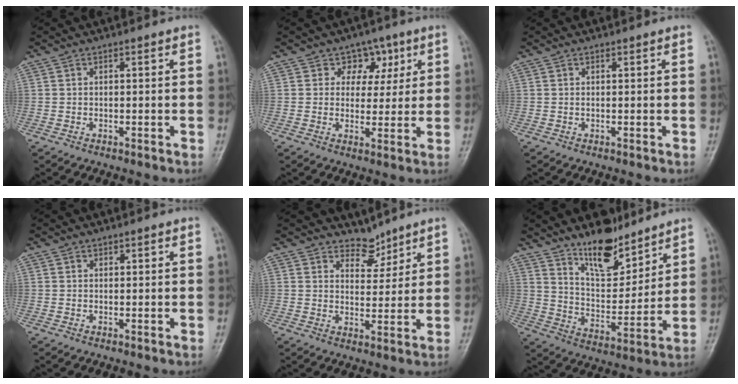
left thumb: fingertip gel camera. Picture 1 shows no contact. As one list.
[{"total": 6.2, "force": [2.8, 5.1, 1.9], "torque": [0.016, -0.004, 0.037]}, {"total": 0.0}, {"total": 0.5, "force": [0.3, 0.4, 0.3], "torque": [0.001, -0.001, 0.004]}, {"total": 4.5, "force": [3.9, 2.2, 0.4], "torque": [0.019, -0.033, 0.067]}, {"total": 12.1, "force": [9.5, 4.7, 5.9], "torque": [-0.071, -0.078, 0.174]}]